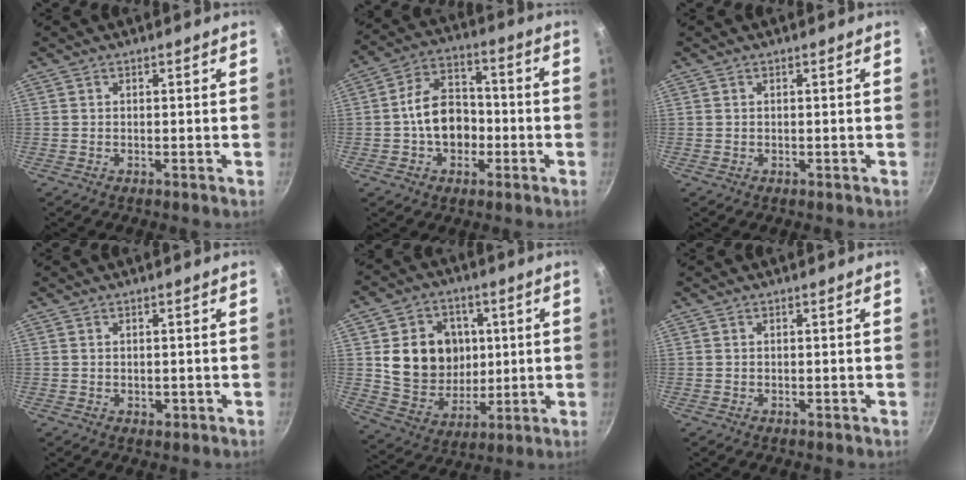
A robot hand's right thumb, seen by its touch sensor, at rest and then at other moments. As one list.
[{"total": 11.6, "force": [-2.0, 8.5, 7.6], "torque": [-0.092, 0.034, -0.041]}, {"total": 0.0}, {"total": 1.2, "force": [-0.1, 0.9, 0.8], "torque": [-0.009, -0.001, 0.001]}, {"total": 16.1, "force": [2.3, 13.8, 8.0], "torque": [-0.100, -0.007, 0.052]}, {"total": 0.0}]